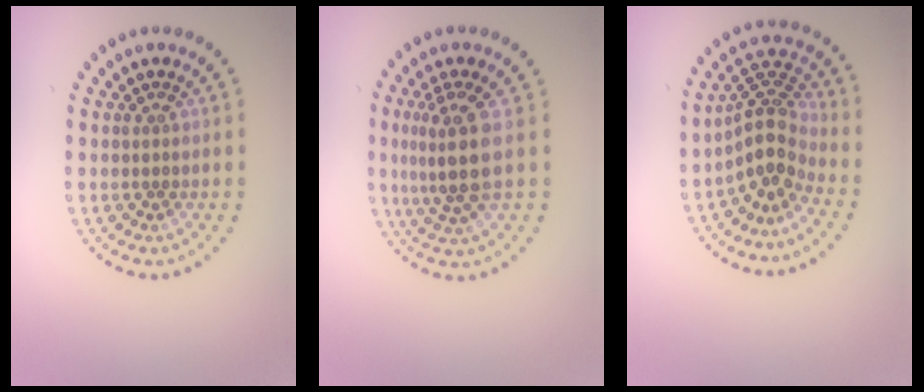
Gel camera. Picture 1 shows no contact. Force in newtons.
{"total": 4.1, "press": 3.4, "slide": 2.3}
{"total": 4.2, "press": 3.1, "slide": 2.9}